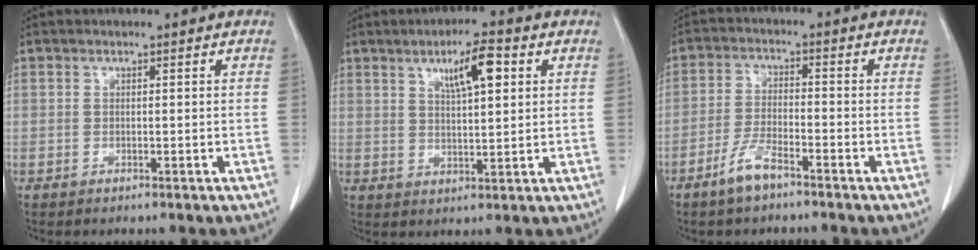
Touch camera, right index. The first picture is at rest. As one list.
[{"total": 6.9, "force": [3.0, 1.3, 6.1], "torque": [-0.105, 0.005, 0.051]}, {"total": 5.1, "force": [-3.7, 1.1, 3.3], "torque": [-0.078, -0.003, -0.071]}]